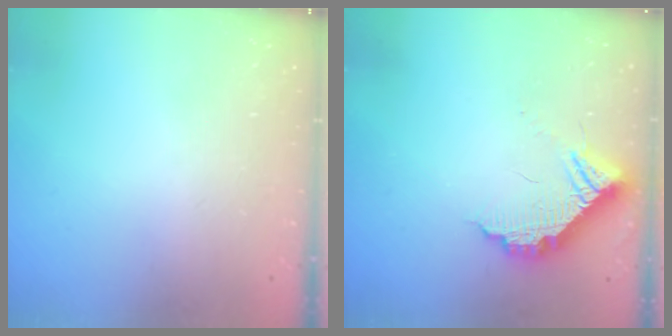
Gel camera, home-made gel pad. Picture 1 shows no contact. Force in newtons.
{"total": 10.8, "press": 10.8, "slide": 0.1}